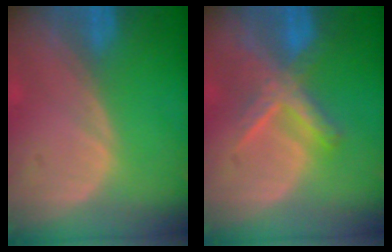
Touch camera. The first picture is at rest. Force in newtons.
{"total": 6.0, "press": 5.9, "slide": 1.1}